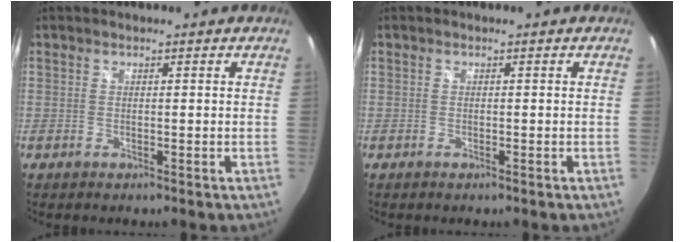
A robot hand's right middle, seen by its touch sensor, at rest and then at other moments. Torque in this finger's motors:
{"motor_torque": [1.97, -0.16, 0.07, 0.02]}